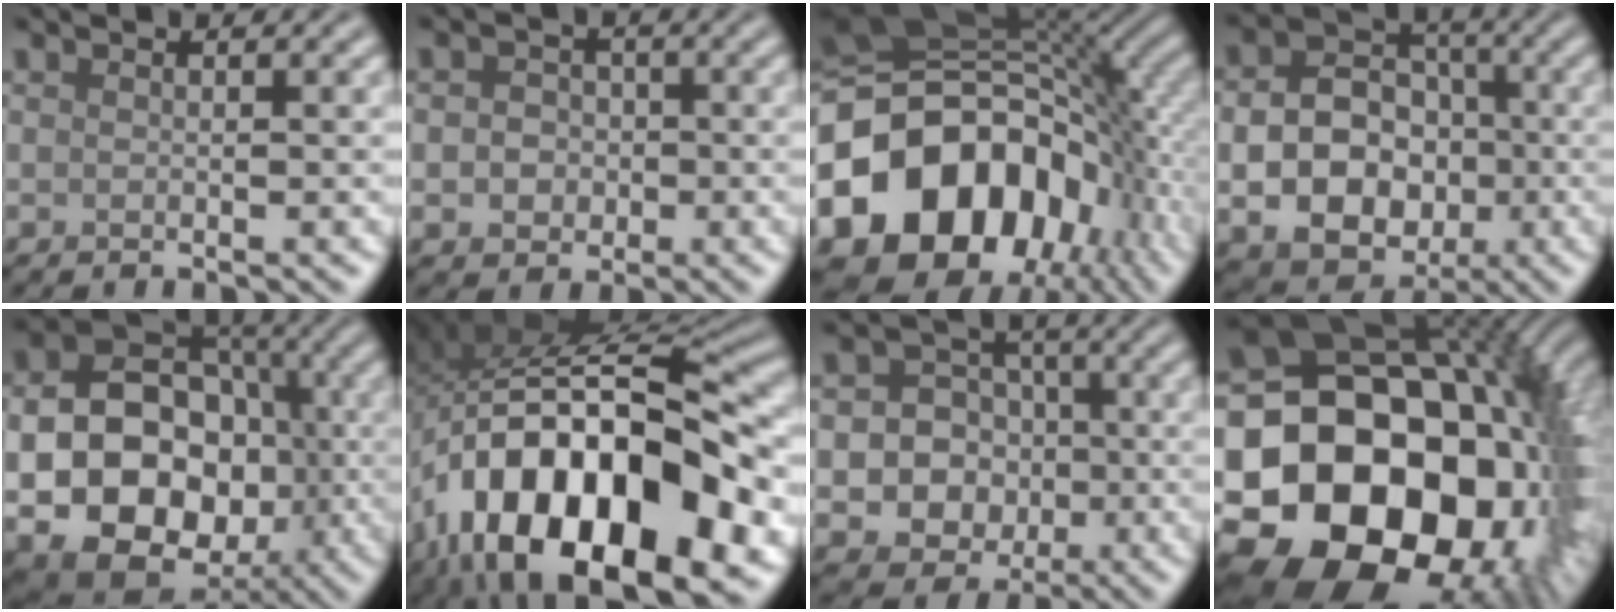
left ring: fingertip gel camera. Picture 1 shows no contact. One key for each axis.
{"total": 3.2, "fx": -0.3, "fy": 2.8, "fz": 1.5, "tx": -0.003, "ty": 0.004, "tz": -0.022}
{"total": 19.2, "fx": -5.1, "fy": 13.7, "fz": 12.4, "tx": -0.237, "ty": -0.005, "tz": -0.095}
{"total": 10.5, "fx": -1.9, "fy": 8.4, "fz": 6.0, "tx": -0.083, "ty": -0.027, "tz": -0.043}
{"total": 17.4, "fx": -3.0, "fy": 14.1, "fz": 9.6, "tx": -0.154, "ty": -0.032, "tz": -0.058}
{"total": 18.4, "fx": -7.3, "fy": 9.2, "fz": 14.2, "tx": -0.239, "ty": 0.007, "tz": -0.115}
{"total": 10.2, "fx": -2.0, "fy": 9.3, "fz": 3.6, "tx": -0.064, "ty": 0.000, "tz": -0.052}
{"total": 22.6, "fx": -4.4, "fy": 16.7, "fz": 14.5, "tx": -0.253, "ty": -0.035, "tz": -0.068}